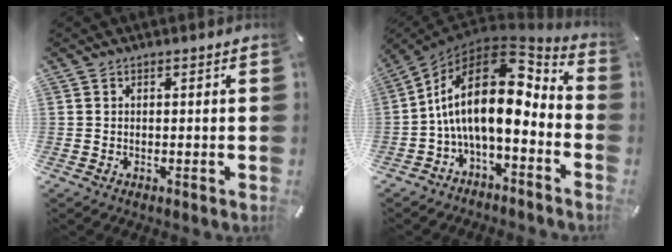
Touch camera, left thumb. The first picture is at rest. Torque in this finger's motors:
{"motor_torque": [0.68, 3.84, 2.77, 0.00, 0.35]}